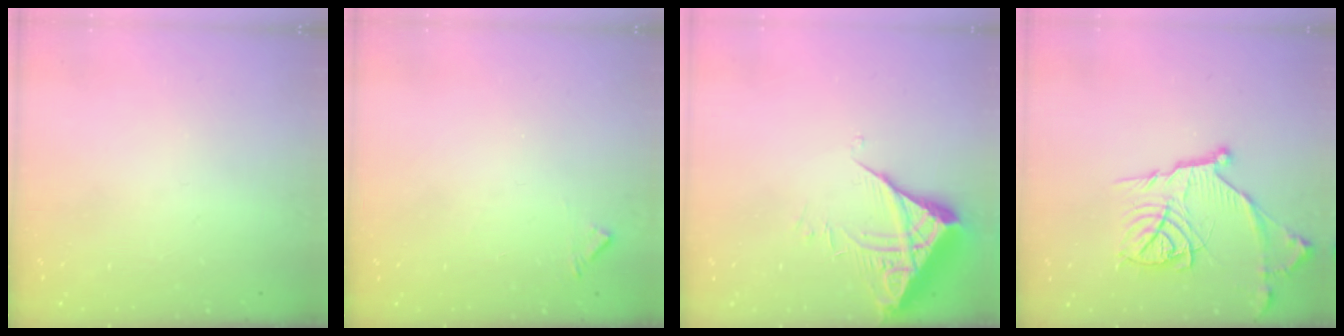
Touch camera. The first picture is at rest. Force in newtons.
{"total": 5.7, "press": 5.7, "slide": 0.4}
{"total": 5.7, "press": 5.7, "slide": 0.5}
{"total": 17.5, "press": 17.4, "slide": 1.6}